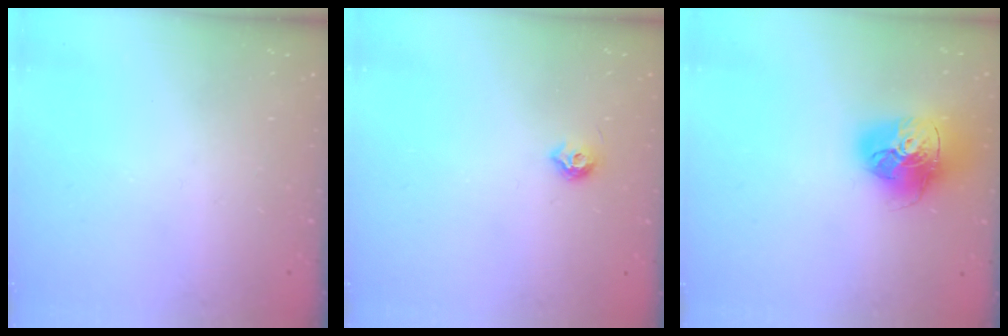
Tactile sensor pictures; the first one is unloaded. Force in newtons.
{"total": 6.1, "press": 6.0, "slide": 0.9}
{"total": 18.6, "press": 18.5, "slide": 1.9}